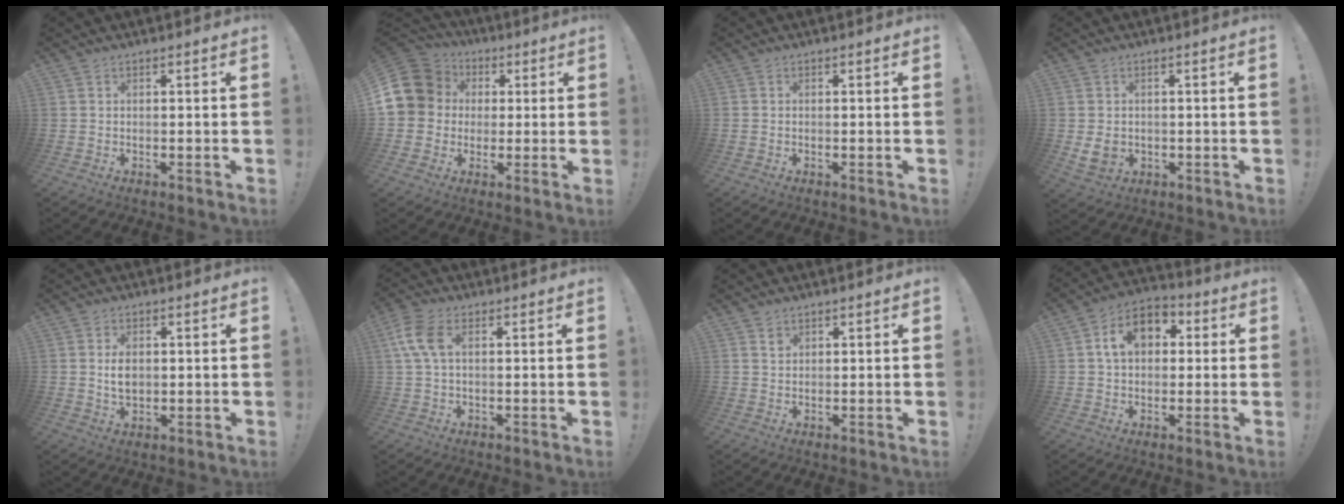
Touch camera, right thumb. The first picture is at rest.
{"total": 13.1, "force": [2.3, 11.8, 5.3], "torque": [-0.095, -0.005, 0.054]}
{"total": 0.0}
{"total": 4.5, "force": [0.2, 3.7, 2.6], "torque": [-0.041, -0.002, 0.006]}
{"total": 4.8, "force": [0.8, 3.1, 3.6], "torque": [-0.056, -0.002, 0.009]}
{"total": 8.1, "force": [1.8, 4.7, 6.4], "torque": [-0.148, 0.005, 0.036]}
{"total": 1.5, "force": [0.9, 1.2, 0.3], "torque": [0.006, -0.006, 0.015]}
{"total": 11.1, "force": [2.9, 8.0, 7.1], "torque": [-0.107, 0.004, 0.056]}